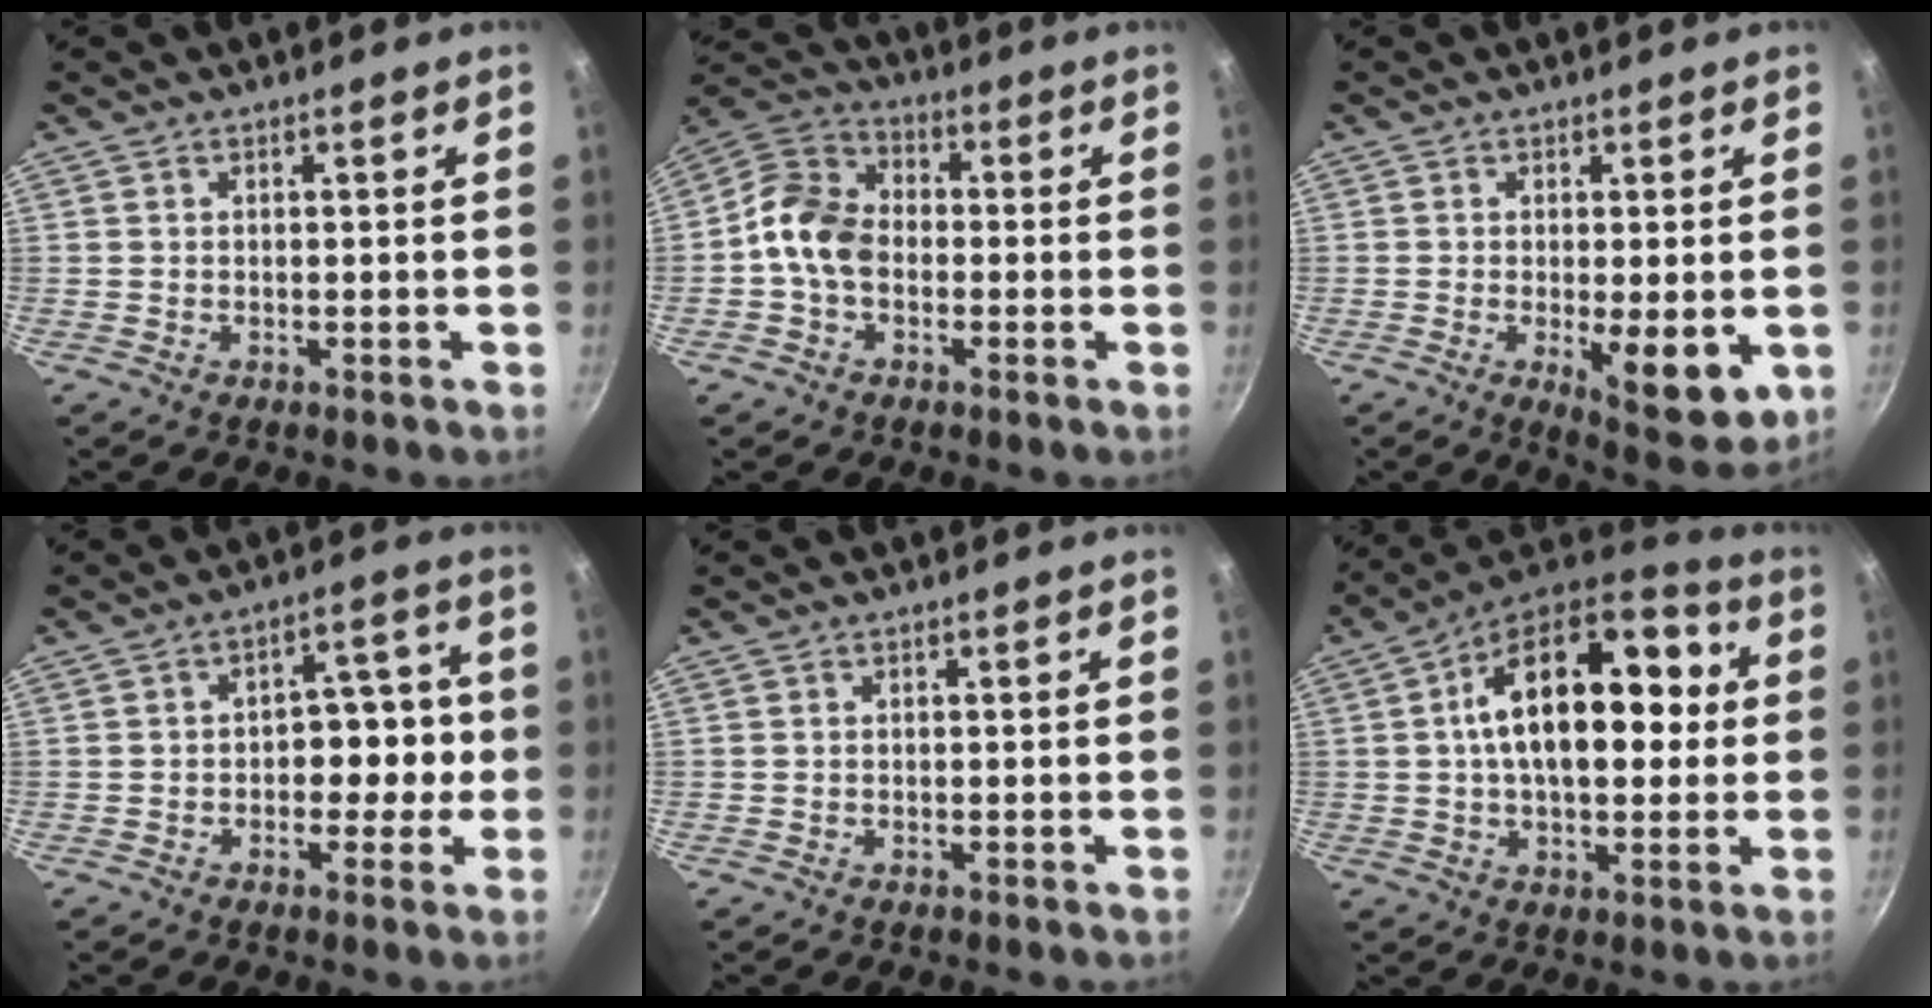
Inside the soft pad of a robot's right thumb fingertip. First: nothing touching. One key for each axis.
{"total": 10.4, "fx": -1.5, "fy": 7.7, "fz": 6.9, "tx": -0.122, "ty": 0.032, "tz": -0.044}
{"total": 9.4, "fx": -2.1, "fy": 3.2, "fz": 8.6, "tx": -0.111, "ty": -0.023, "tz": -0.024}
{"total": 8.9, "fx": -1.0, "fy": 5.8, "fz": 6.7, "tx": -0.047, "ty": 0.036, "tz": -0.021}
{"total": 0.0}
{"total": 21.4, "fx": 2.9, "fy": 11.7, "fz": 17.6, "tx": -0.249, "ty": 0.029, "tz": 0.033}